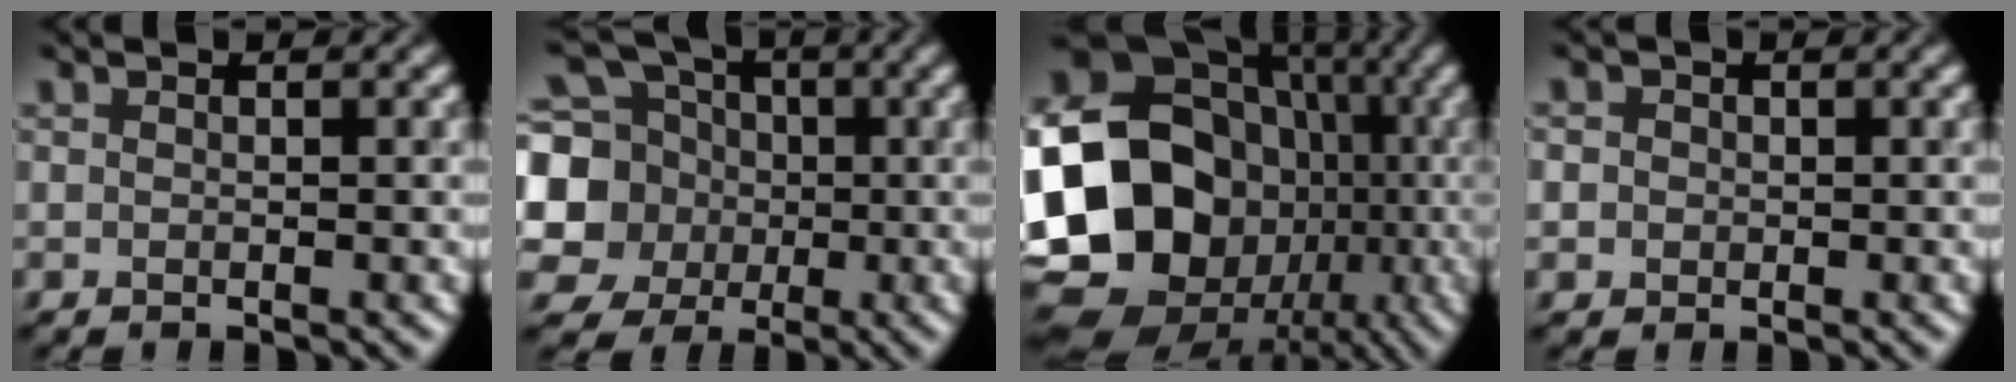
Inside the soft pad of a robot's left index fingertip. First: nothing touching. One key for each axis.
{"total": 10.3, "fx": -0.1, "fy": 9.6, "fz": 3.8, "tx": -0.119, "ty": -0.005, "tz": -0.028}
{"total": 22.4, "fx": -2.8, "fy": 19.7, "fz": 10.3, "tx": -0.196, "ty": -0.007, "tz": -0.083}
{"total": 1.9, "fx": 0.5, "fy": 1.8, "fz": 0.6, "tx": 0.011, "ty": 0.015, "tz": -0.013}